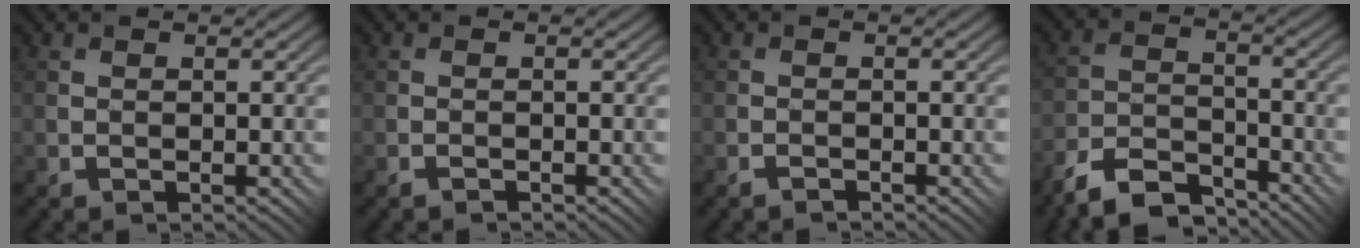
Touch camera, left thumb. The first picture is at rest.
{"total": 0.6, "force": [-0.6, 0.0, 0.1], "torque": [-0.002, 0.003, -0.012]}
{"total": 0.9, "force": [-0.9, 0.0, 0.3], "torque": [-0.004, 0.004, -0.018]}
{"total": 8.2, "force": [-6.9, 2.7, 3.4], "torque": [-0.062, -0.002, -0.134]}